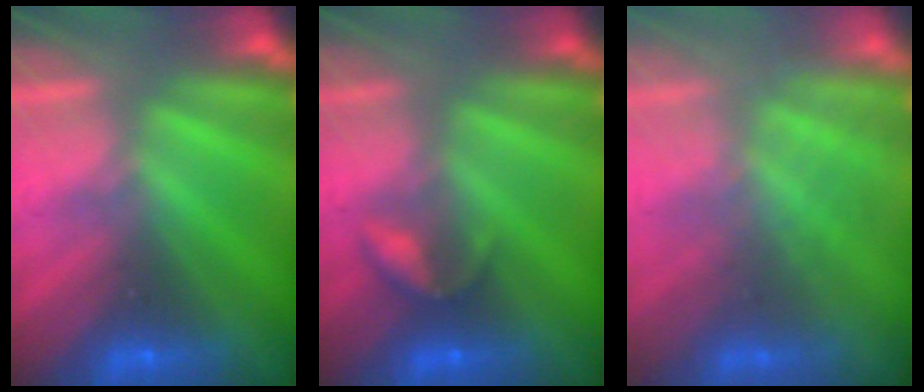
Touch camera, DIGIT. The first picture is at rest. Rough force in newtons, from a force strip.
{"total": 2.2}
{"total": 3.0}